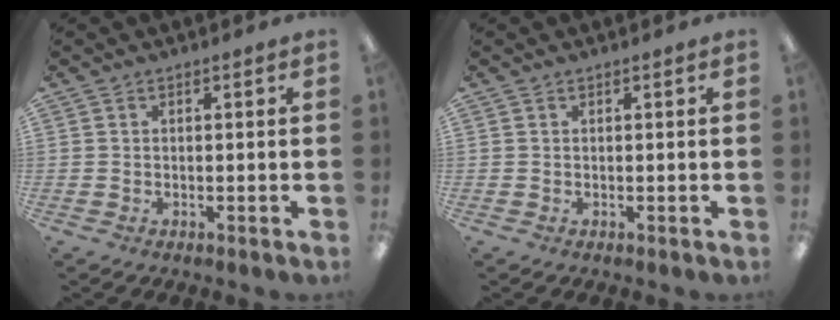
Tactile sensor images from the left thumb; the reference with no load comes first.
{"total": 0.0}